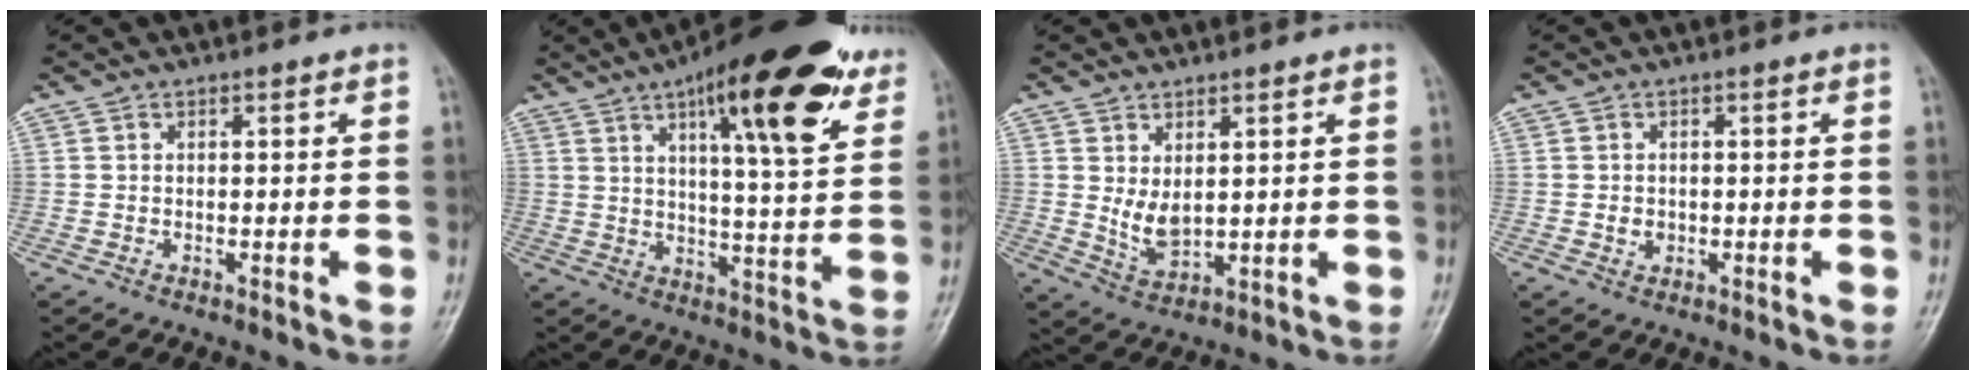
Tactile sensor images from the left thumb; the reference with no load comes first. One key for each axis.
{"total": 22.4, "fx": 12.2, "fy": 6.2, "fz": 17.8, "tx": -0.231, "ty": -0.033, "tz": 0.174}
{"total": 5.1, "fx": 1.4, "fy": 2.7, "fz": 4.1, "tx": -0.065, "ty": -0.020, "tz": 0.038}
{"total": 1.7, "fx": -0.2, "fy": 1.5, "fz": 0.9, "tx": -0.010, "ty": 0.003, "tz": -0.001}